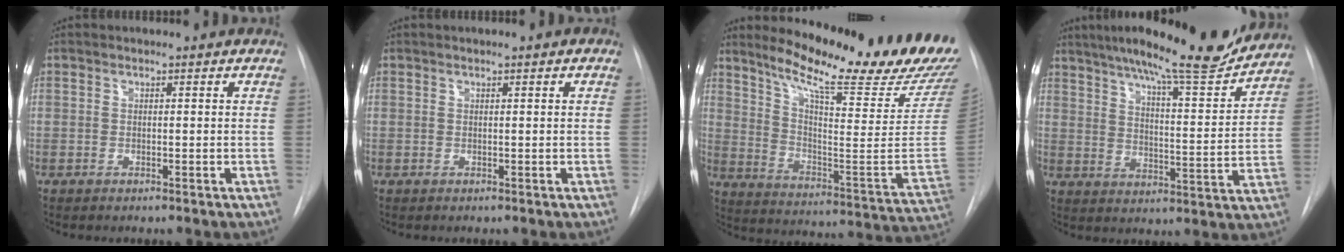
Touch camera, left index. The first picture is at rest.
{"total": 0.9, "force": [0.5, 0.0, 0.7], "torque": [-0.014, 0.004, 0.005]}
{"total": 25.1, "force": [21.3, 1.3, 13.2], "torque": [-0.213, -0.092, 0.293]}
{"total": 18.3, "force": [16.4, 1.3, 8.2], "torque": [-0.128, -0.025, 0.227]}